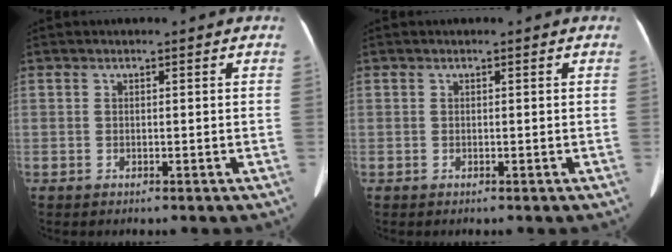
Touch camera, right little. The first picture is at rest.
{"total": 0.0}